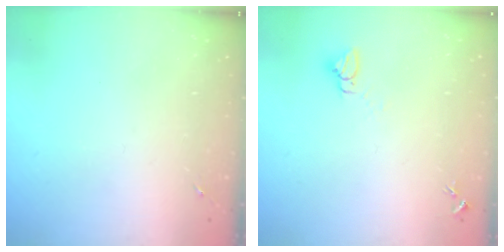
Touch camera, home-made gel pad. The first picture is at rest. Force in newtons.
{"total": 2.8, "press": 2.8, "slide": 0.1}